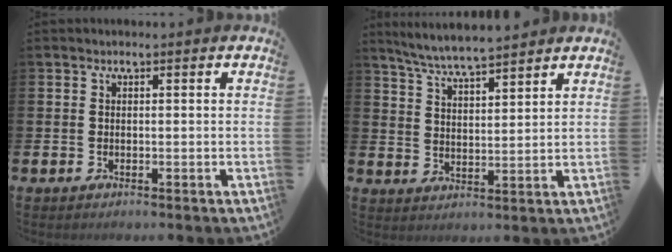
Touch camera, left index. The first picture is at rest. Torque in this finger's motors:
{"motor_torque": [0.28, -0.17, 0.41, 0.09]}